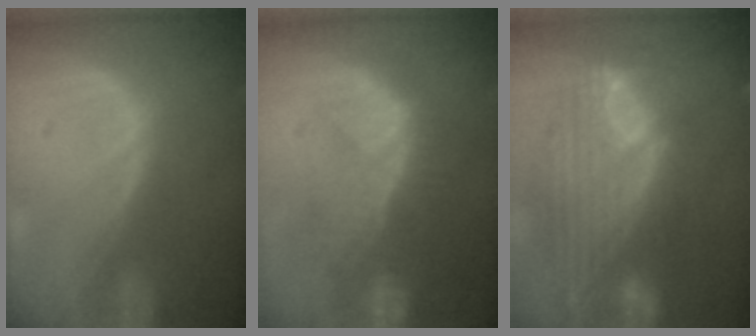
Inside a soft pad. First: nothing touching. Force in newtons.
{"total": 10.1, "press": 8.8, "slide": 4.8}
{"total": 12.1, "press": 10.2, "slide": 6.4}